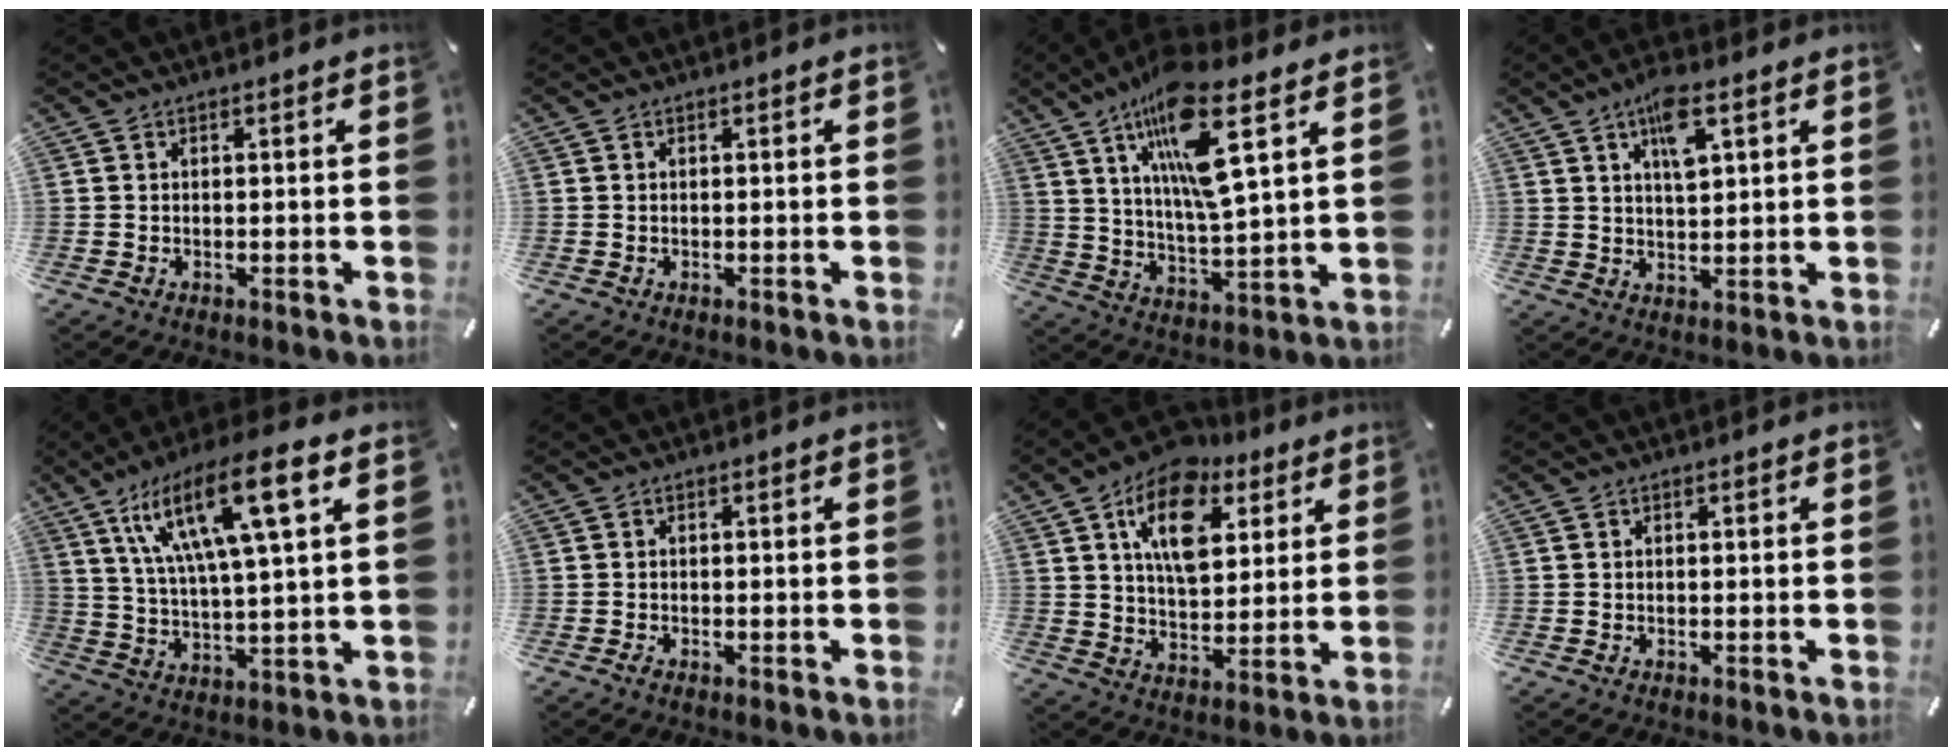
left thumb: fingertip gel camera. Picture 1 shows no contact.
{"total": 0.0}
{"total": 15.6, "force": [8.8, 3.0, 12.5], "torque": [-0.250, -0.034, 0.137]}
{"total": 7.9, "force": [4.0, 3.0, 6.1], "torque": [-0.106, -0.003, 0.066]}
{"total": 17.1, "force": [8.7, 3.9, 14.2], "torque": [-0.287, -0.026, 0.135]}
{"total": 0.6, "force": [-0.5, 0.1, 0.3], "torque": [-0.007, -0.001, -0.010]}
{"total": 15.2, "force": [7.3, 9.4, 9.6], "torque": [-0.142, -0.026, 0.127]}
{"total": 0.0}